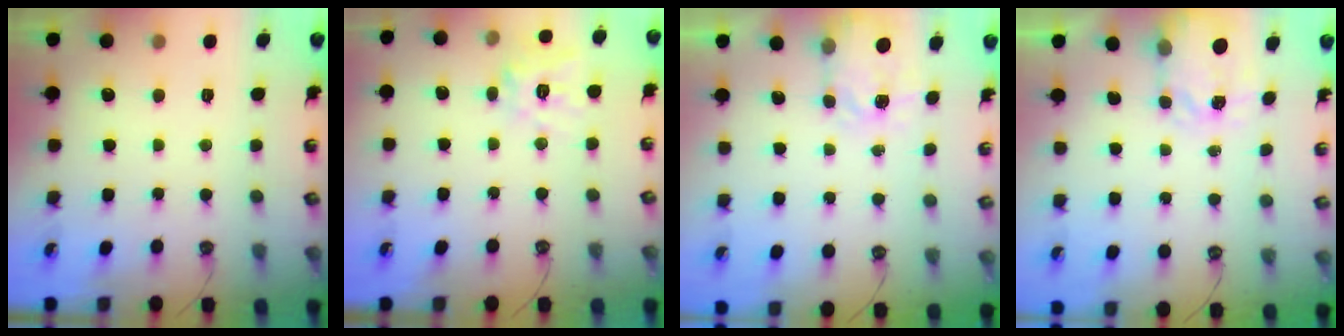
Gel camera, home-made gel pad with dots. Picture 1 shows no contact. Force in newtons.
{"total": 11.4, "press": 11.3, "slide": 1.3}
{"total": 3.9, "press": 3.8, "slide": 0.7}
{"total": 3.8, "press": 3.8, "slide": 0.5}